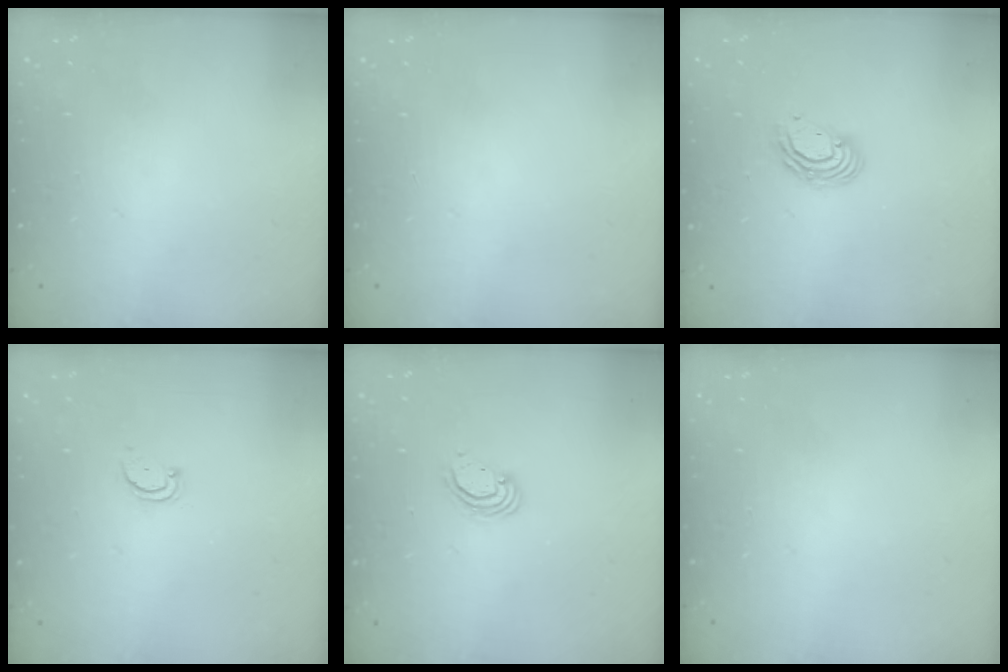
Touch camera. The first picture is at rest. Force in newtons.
{"total": 0.0}
{"total": 6.2, "press": 6.2, "slide": 0.4}
{"total": 2.5, "press": 2.4, "slide": 0.5}
{"total": 3.8, "press": 3.8, "slide": 0.2}
{"total": 0.0}